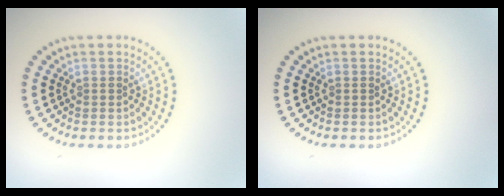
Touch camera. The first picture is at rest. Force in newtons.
{"total": 0.0}